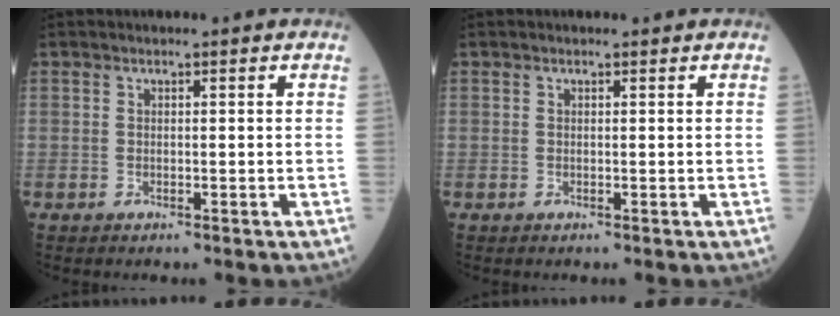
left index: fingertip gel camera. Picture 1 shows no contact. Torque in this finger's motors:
{"motor_torque": [-0.05, 0.14, 0.02, 0.00]}